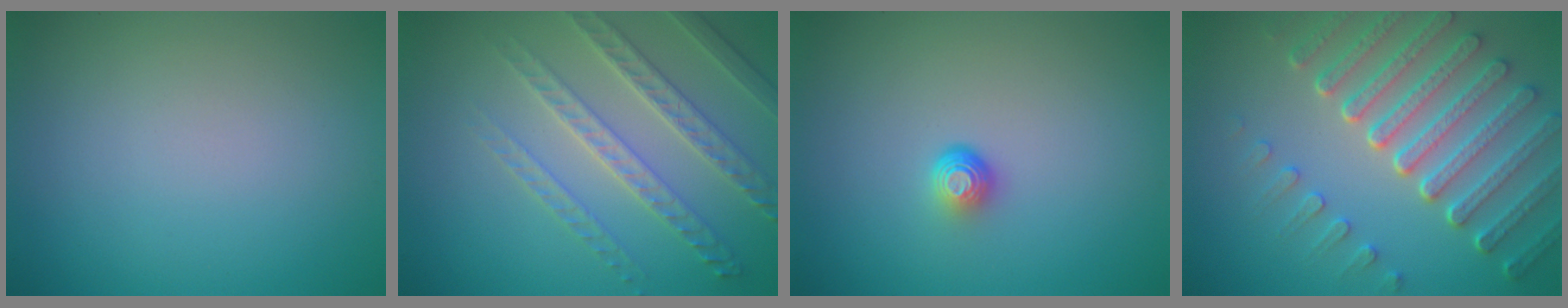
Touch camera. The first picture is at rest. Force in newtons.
{"total": 4.1, "press": 4.0, "slide": 0.9}
{"total": 1.5, "press": 0.9, "slide": 1.2}
{"total": 7.3, "press": 5.5, "slide": 4.8}